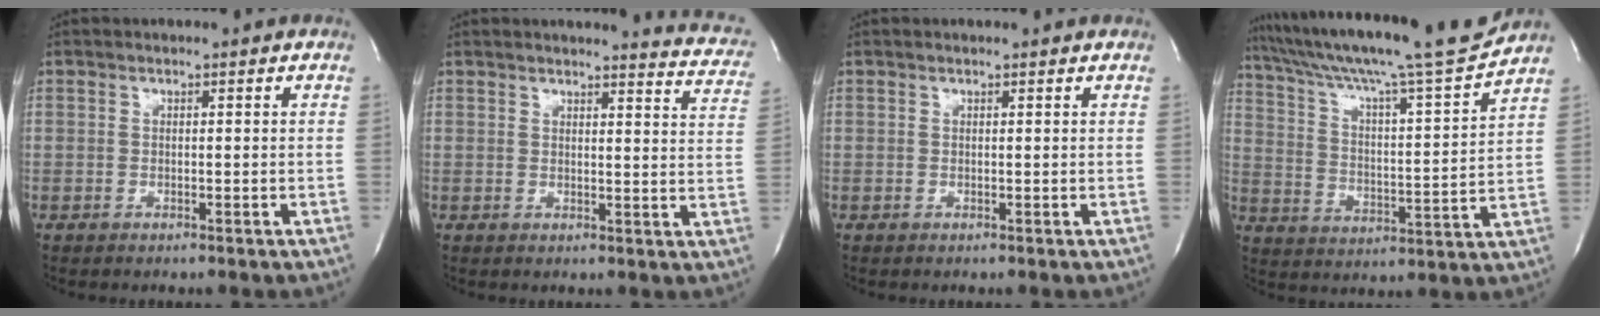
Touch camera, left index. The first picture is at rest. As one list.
[{"total": 10.1, "force": [9.6, 1.4, 2.7], "torque": [-0.009, -0.057, 0.073]}, {"total": 0.5, "force": [0.5, 0.0, 0.2], "torque": [-0.008, 0.007, 0.004]}, {"total": 19.4, "force": [17.2, -1.5, 8.7], "torque": [-0.152, -0.033, 0.263]}]